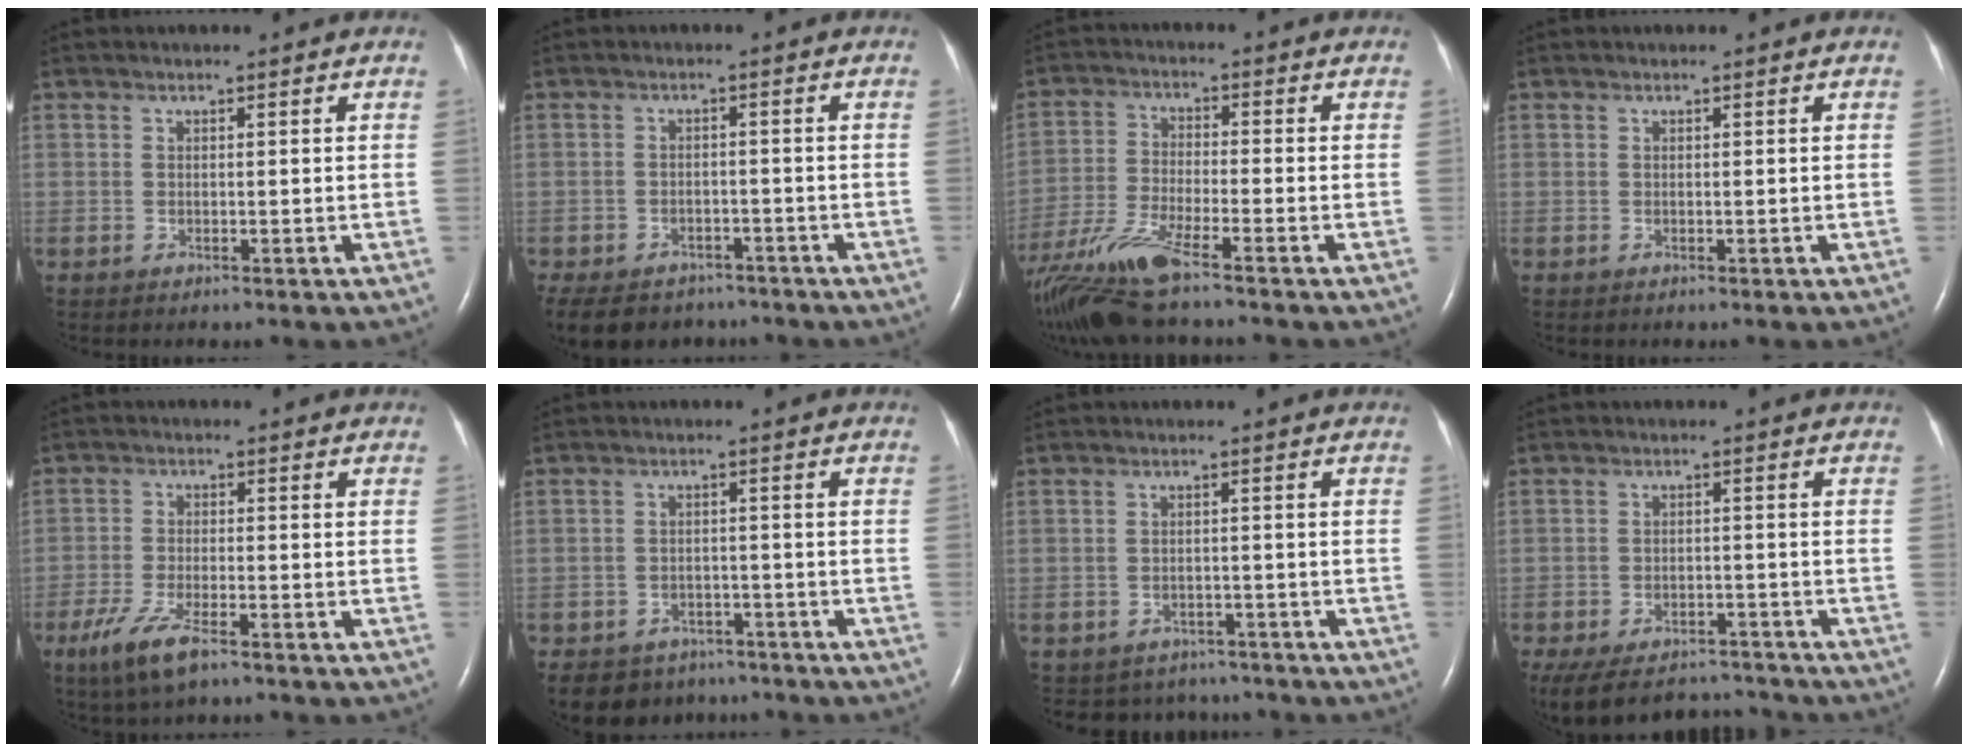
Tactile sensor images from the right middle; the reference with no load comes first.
{"total": 14.0, "force": [-10.3, 8.2, 4.8], "torque": [-0.126, -0.008, -0.130]}
{"total": 11.9, "force": [-9.2, 0.6, 7.6], "torque": [-0.162, -0.024, -0.174]}
{"total": 0.0}
{"total": 6.6, "force": [-4.3, 1.4, 4.9], "torque": [-0.109, -0.015, -0.076]}
{"total": 7.8, "force": [-6.1, 4.8, 1.0], "torque": [-0.018, 0.007, -0.081]}
{"total": 5.9, "force": [-5.2, 2.8, -0.3], "torque": [0.004, 0.014, -0.063]}
{"total": 13.7, "force": [-12.1, 4.8, 4.1], "torque": [-0.104, 0.002, -0.169]}